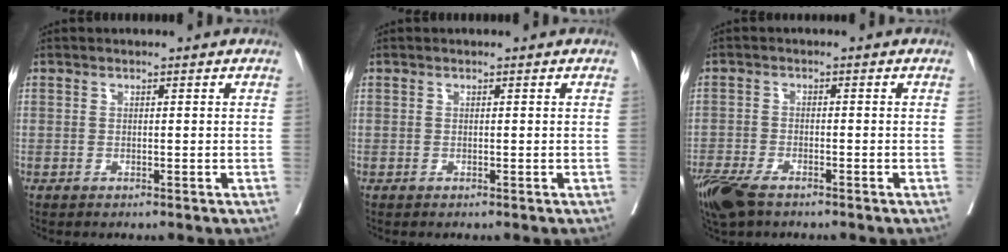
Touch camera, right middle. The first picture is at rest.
{"total": 0.0}
{"total": 7.3, "force": [-5.4, 2.6, 4.2], "torque": [-0.081, -0.013, -0.098]}